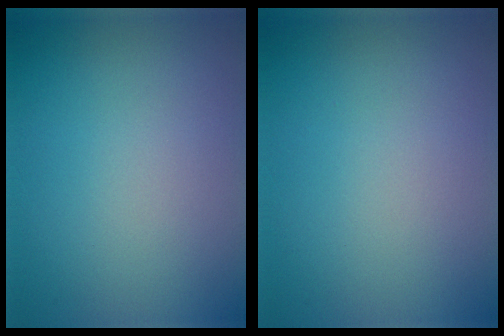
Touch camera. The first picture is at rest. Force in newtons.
{"total": 0.0}